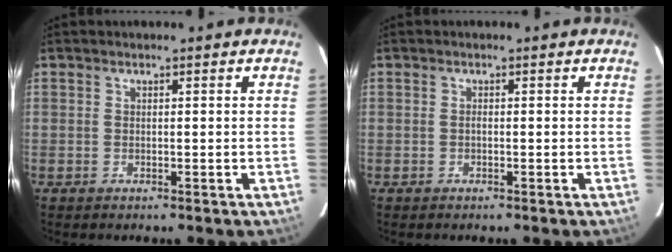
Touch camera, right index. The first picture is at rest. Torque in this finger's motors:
{"motor_torque": [0.08, -0.14, 0.17, 0.03]}